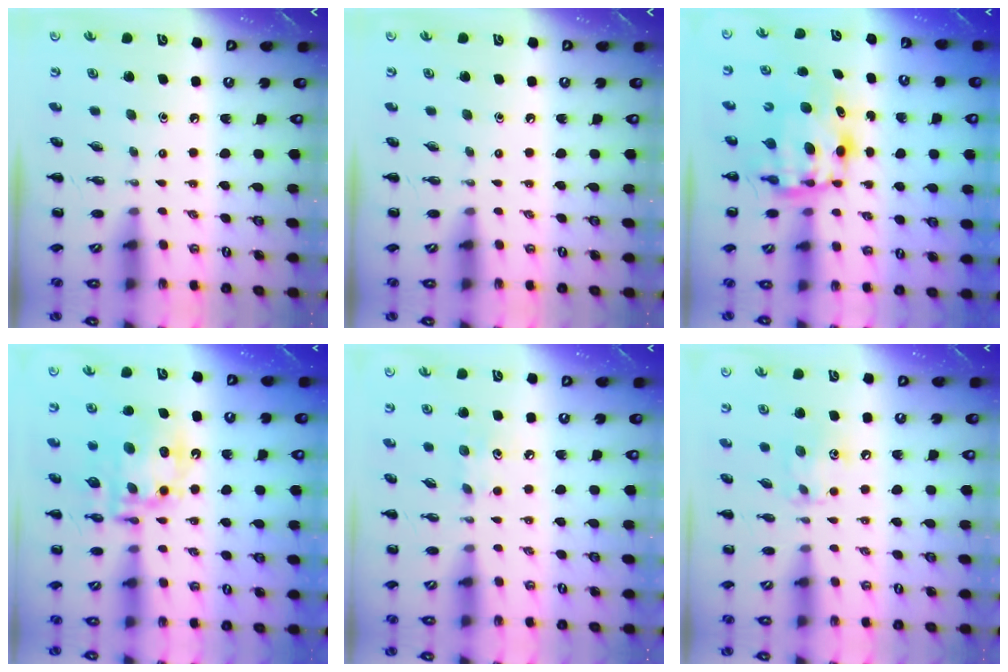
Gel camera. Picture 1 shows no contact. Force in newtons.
{"total": 0.0}
{"total": 7.8, "press": 7.7, "slide": 1.6}
{"total": 15.4, "press": 15.1, "slide": 3.3}
{"total": 6.6, "press": 6.4, "slide": 1.8}
{"total": 7.9, "press": 7.8, "slide": 0.9}